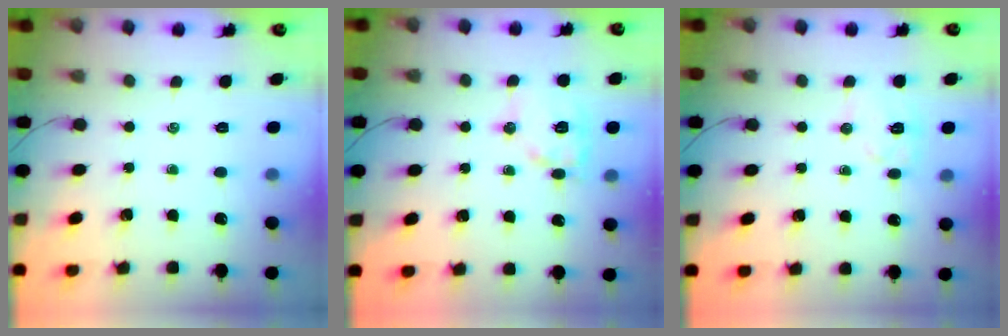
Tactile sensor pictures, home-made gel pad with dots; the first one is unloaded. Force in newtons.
{"total": 11.4, "press": 11.4, "slide": 0.5}
{"total": 6.4, "press": 6.4, "slide": 0.4}